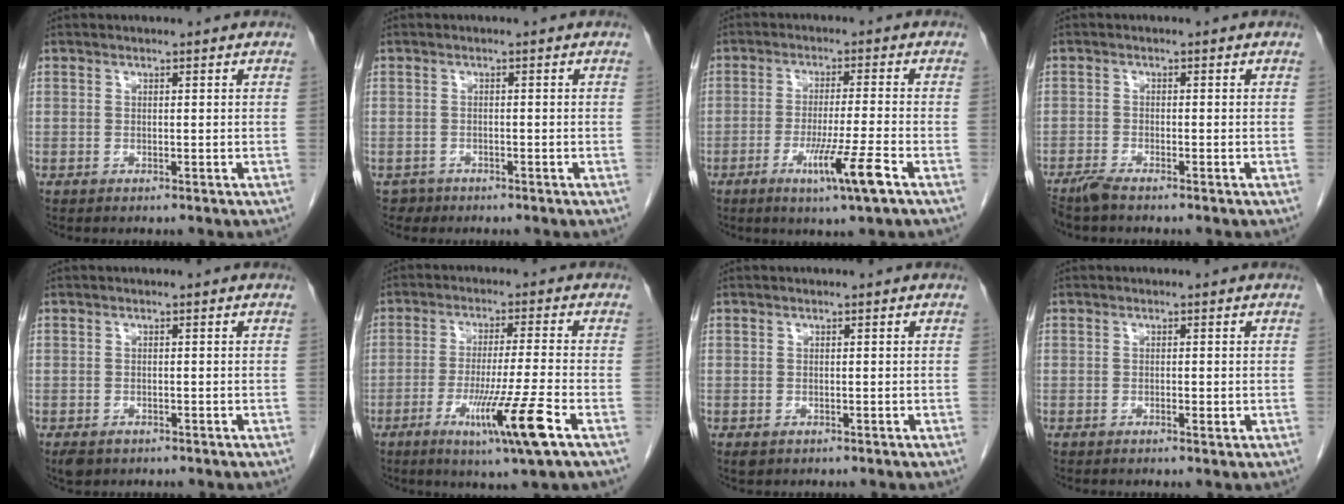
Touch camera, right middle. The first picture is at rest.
{"total": 1.3, "force": [-1.0, 0.8, -0.3], "torque": [0.003, 0.004, -0.015]}
{"total": 7.7, "force": [-3.7, -0.9, 6.7], "torque": [-0.118, -0.020, -0.067]}
{"total": 2.5, "force": [-2.1, 0.1, 1.2], "torque": [-0.031, -0.006, -0.043]}
{"total": 2.6, "force": [-1.7, 1.6, 1.1], "torque": [-0.021, -0.004, -0.021]}
{"total": 10.5, "force": [-4.7, -1.4, 9.2], "torque": [-0.164, -0.031, -0.084]}
{"total": 1.0, "force": [-0.5, 0.7, 0.5], "torque": [-0.011, 0.000, -0.001]}
{"total": 1.0, "force": [-0.3, 0.3, 0.9], "torque": [-0.015, 0.000, -0.004]}